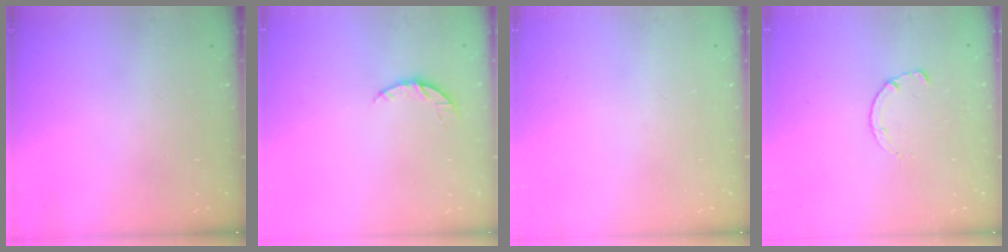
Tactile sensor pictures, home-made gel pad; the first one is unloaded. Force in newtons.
{"total": 3.6, "press": 3.5, "slide": 0.4}
{"total": 0.0}
{"total": 1.4, "press": 1.4, "slide": 0.3}